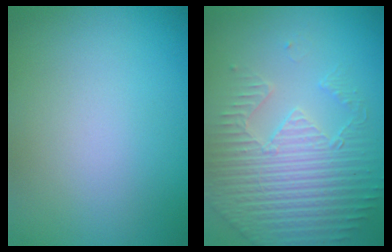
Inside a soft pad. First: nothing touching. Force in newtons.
{"total": 4.7, "press": 4.4, "slide": 1.6}